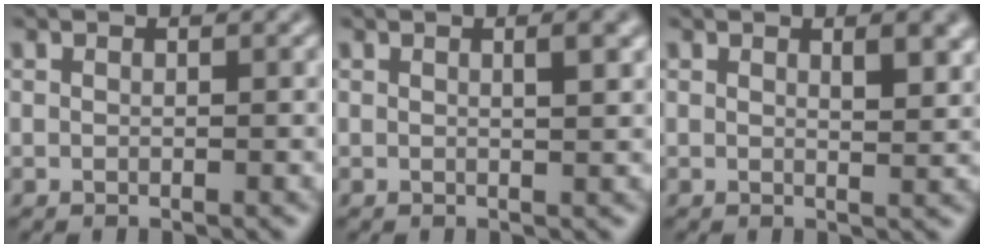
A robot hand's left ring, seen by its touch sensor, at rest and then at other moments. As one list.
[{"total": 2.0, "force": [0.8, 0.6, 1.8], "torque": [-0.016, 0.005, 0.007]}, {"total": 2.6, "force": [1.3, 0.8, 2.2], "torque": [-0.024, -0.001, 0.022]}]